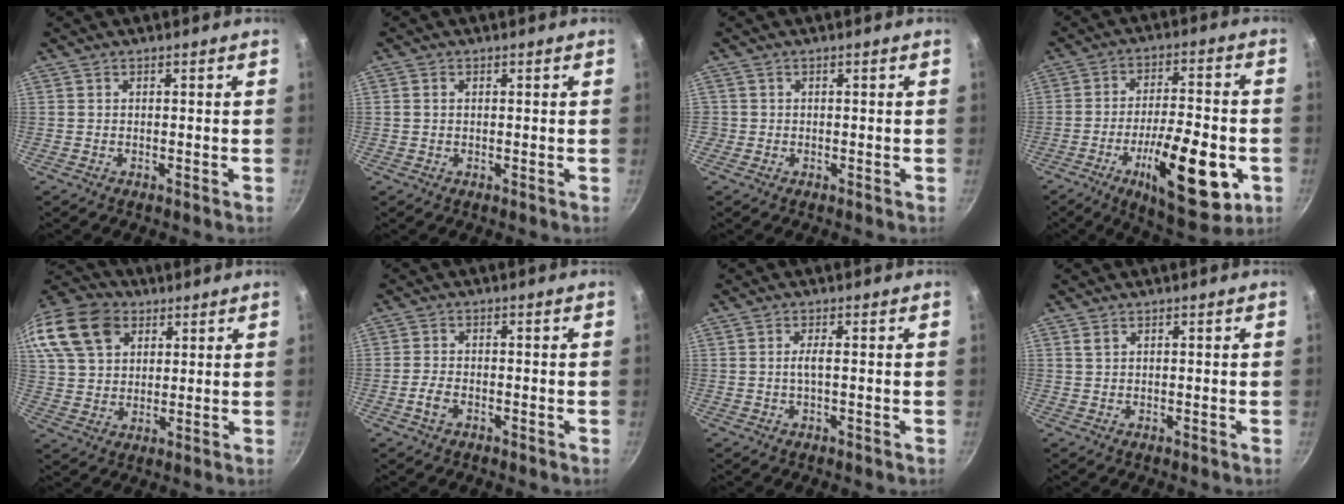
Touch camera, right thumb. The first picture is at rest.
{"total": 1.1, "force": [0.2, 0.8, 0.7], "torque": [-0.014, 0.003, 0.003]}
{"total": 1.1, "force": [-0.3, 1.1, 0.1], "torque": [0.004, 0.006, -0.003]}
{"total": 19.2, "force": [-6.5, 6.9, 16.7], "torque": [-0.241, 0.016, -0.094]}
{"total": 19.6, "force": [9.4, 13.8, 10.3], "torque": [-0.216, 0.017, 0.176]}
{"total": 2.8, "force": [-1.3, 1.8, 1.8], "torque": [-0.041, 0.013, -0.028]}
{"total": 1.8, "force": [0.0, 0.2, 1.8], "torque": [-0.041, 0.000, -0.001]}
{"total": 0.9, "force": [0.6, 0.4, 0.5], "torque": [-0.010, -0.003, 0.013]}